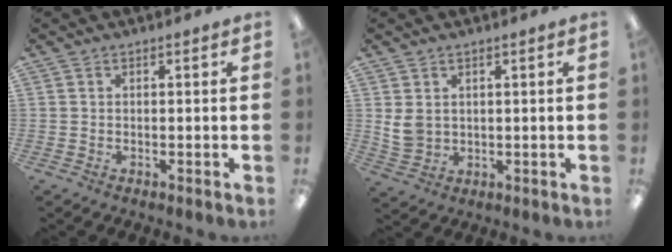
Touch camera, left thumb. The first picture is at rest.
{"total": 4.6, "force": [1.7, 3.5, 2.4], "torque": [-0.047, -0.002, 0.033]}